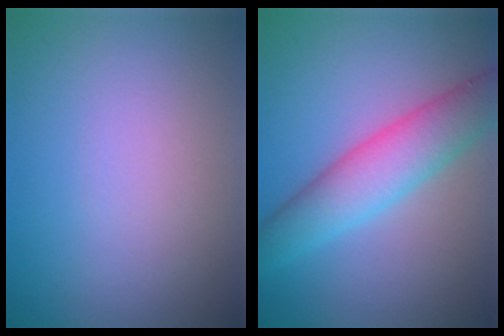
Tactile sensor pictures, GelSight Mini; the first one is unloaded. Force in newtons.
{"total": 5.9, "press": 5.9, "slide": 0.0}